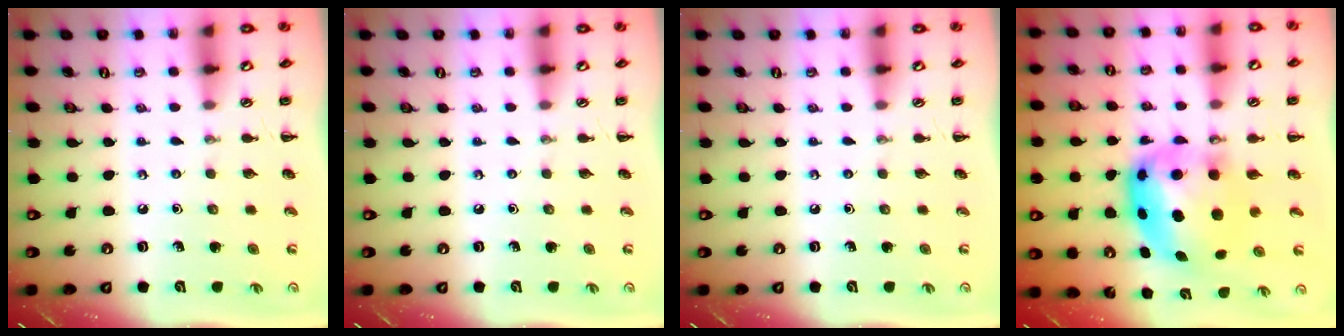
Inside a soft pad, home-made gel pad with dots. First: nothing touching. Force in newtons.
{"total": 0.0}
{"total": 0.0}
{"total": 8.3, "press": 8.0, "slide": 1.9}